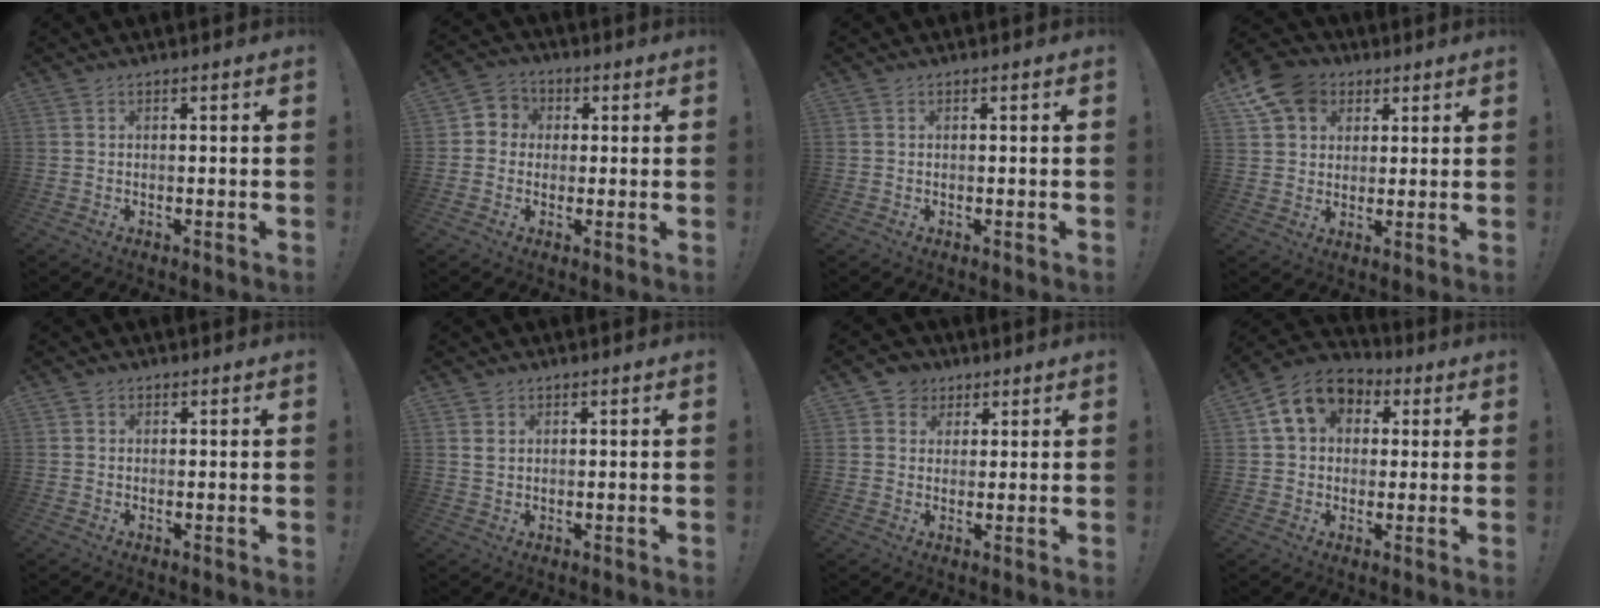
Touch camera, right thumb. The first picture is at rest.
{"total": 5.0, "force": [-0.9, 4.7, 1.3], "torque": [-0.021, 0.017, -0.015]}
{"total": 0.0}
{"total": 11.2, "force": [5.1, 8.9, 4.4], "torque": [-0.070, -0.021, 0.104]}
{"total": 0.9, "force": [0.5, 0.8, 0.2], "torque": [-0.001, 0.000, 0.009]}
{"total": 2.1, "force": [1.1, 1.5, 0.9], "torque": [-0.009, -0.001, 0.020]}
{"total": 4.9, "force": [1.9, 4.5, 0.7], "torque": [-0.008, -0.011, 0.035]}
{"total": 12.3, "force": [4.3, 9.5, 6.5], "torque": [-0.095, -0.004, 0.087]}